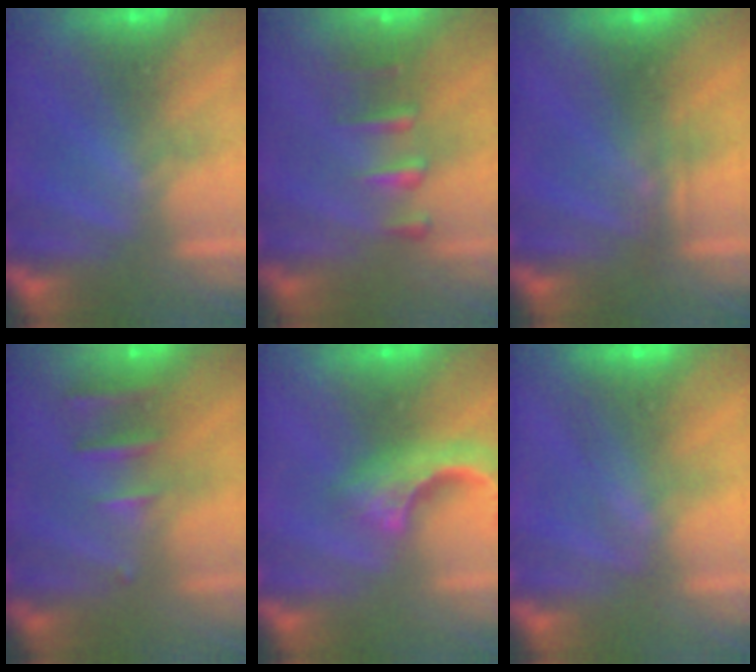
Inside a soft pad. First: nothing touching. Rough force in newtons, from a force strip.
{"total": 2.4}
{"total": 2.3}
{"total": 2.4}
{"total": 4.8}
{"total": 1.6}